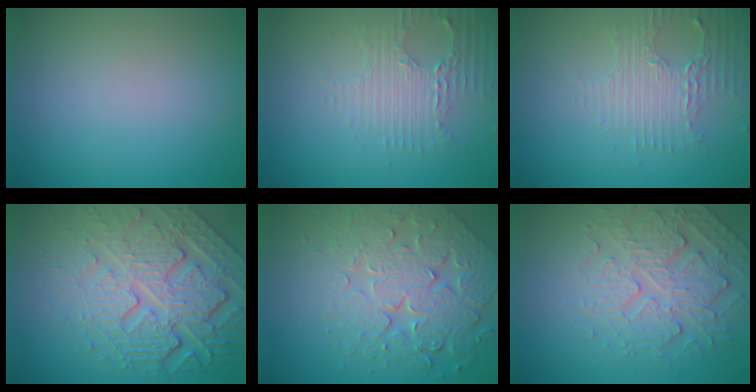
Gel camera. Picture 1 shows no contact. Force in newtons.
{"total": 3.5, "press": 2.6, "slide": 2.4}
{"total": 3.8, "press": 2.7, "slide": 2.7}
{"total": 8.2, "press": 5.8, "slide": 5.7}
{"total": 7.8, "press": 5.7, "slide": 5.4}
{"total": 4.9, "press": 3.7, "slide": 3.3}